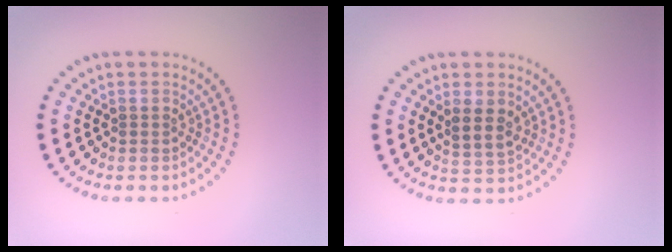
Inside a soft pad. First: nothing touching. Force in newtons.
{"total": 2.2, "press": 1.9, "slide": 1.0}